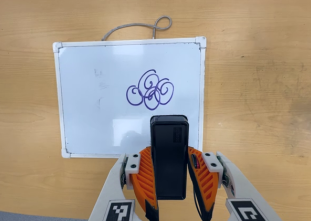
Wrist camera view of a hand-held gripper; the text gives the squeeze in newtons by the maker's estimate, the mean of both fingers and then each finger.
{"total": 4.4, "left": 3.3, "right": 5.4}